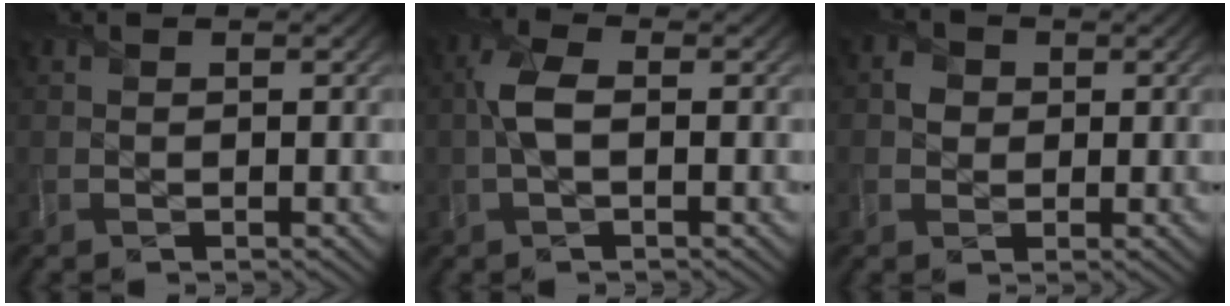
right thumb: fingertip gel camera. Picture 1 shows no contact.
{"total": 3.8, "force": [0.0, 1.8, 3.4], "torque": [-0.081, 0.008, -0.006]}
{"total": 2.3, "force": [0.2, 2.2, 0.7], "torque": [-0.013, -0.002, -0.001]}